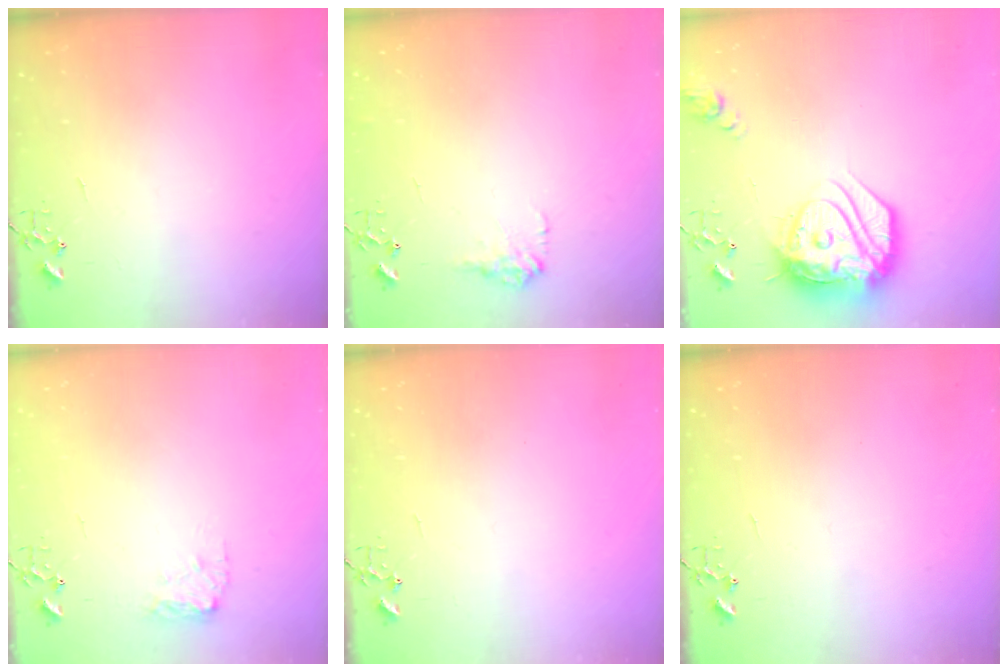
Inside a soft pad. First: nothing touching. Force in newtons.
{"total": 8.9, "press": 8.9, "slide": 0.3}
{"total": 23.9, "press": 23.8, "slide": 2.1}
{"total": 7.9, "press": 7.9, "slide": 0.3}
{"total": 0.0}
{"total": 0.0}